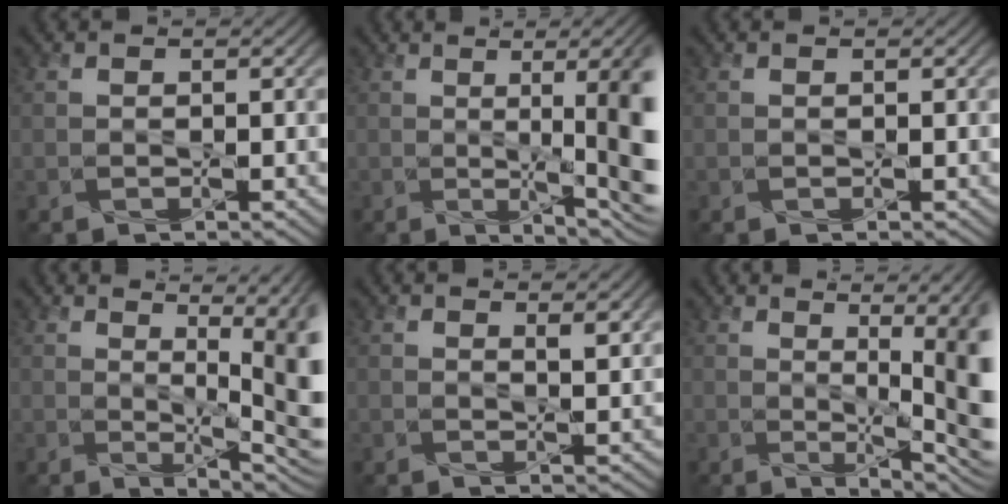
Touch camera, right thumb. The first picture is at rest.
{"total": 11.2, "force": [0.3, 2.5, 10.9], "torque": [-0.124, 0.020, -0.005]}
{"total": 0.0}
{"total": 9.9, "force": [2.0, 2.2, 9.5], "torque": [-0.123, 0.012, 0.025]}
{"total": 2.1, "force": [1.3, 0.4, 1.5], "torque": [-0.029, -0.002, 0.024]}
{"total": 9.9, "force": [1.0, 2.2, 9.6], "torque": [-0.117, 0.011, 0.005]}